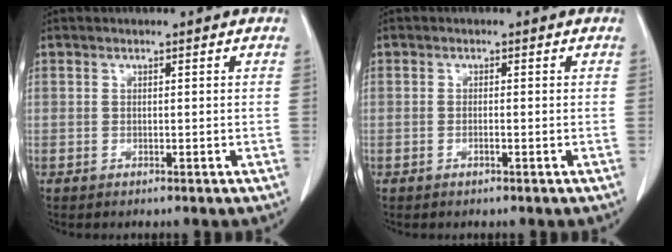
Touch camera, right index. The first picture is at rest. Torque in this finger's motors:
{"motor_torque": [-0.01, 0.00, -0.09, -0.01]}